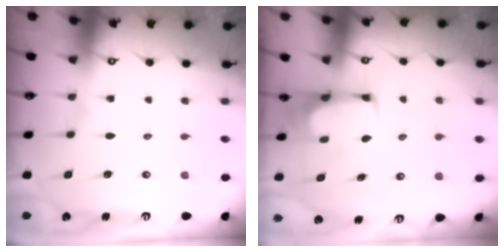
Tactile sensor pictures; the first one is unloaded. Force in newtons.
{"total": 3.6, "press": 3.6, "slide": 0.2}